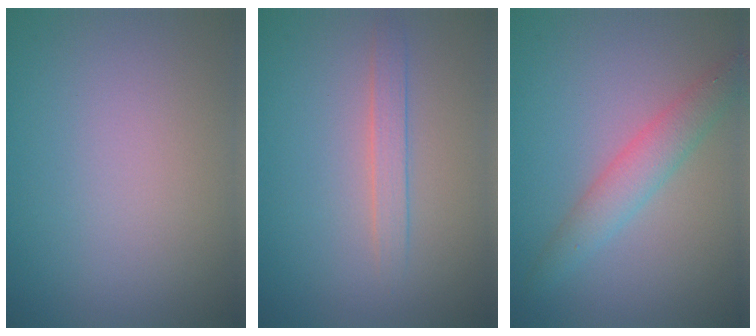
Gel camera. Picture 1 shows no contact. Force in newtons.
{"total": 1.6, "press": 1.6, "slide": 0.1}
{"total": 2.9, "press": 2.9, "slide": 0.1}